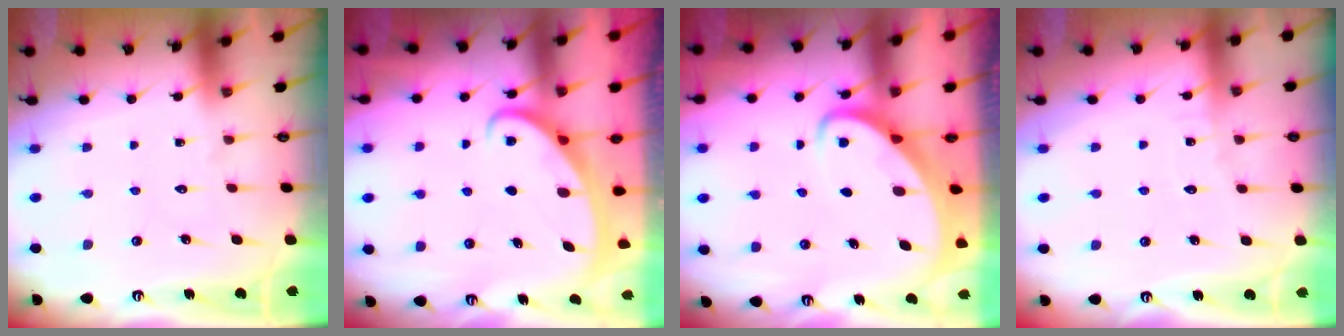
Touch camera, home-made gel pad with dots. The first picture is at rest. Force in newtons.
{"total": 2.6, "press": 2.6, "slide": 0.3}
{"total": 3.5, "press": 3.5, "slide": 0.4}
{"total": 2.7, "press": 2.7, "slide": 0.3}